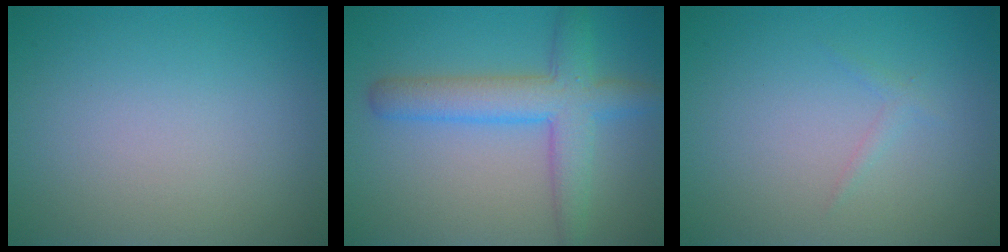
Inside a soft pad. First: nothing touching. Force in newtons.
{"total": 5.3, "press": 5.3, "slide": 0.2}
{"total": 0.7, "press": 0.7, "slide": 0.1}